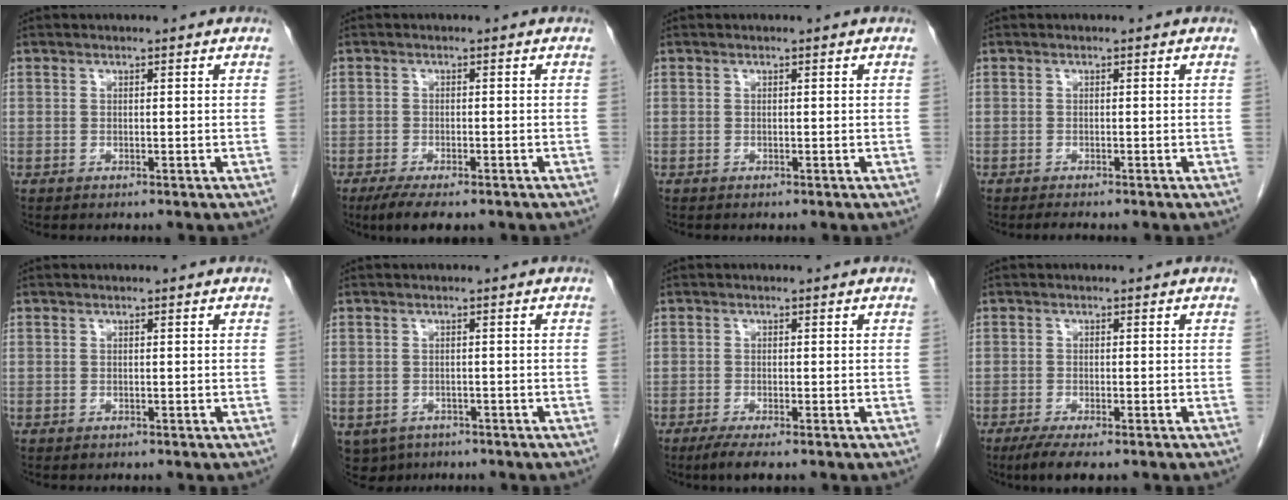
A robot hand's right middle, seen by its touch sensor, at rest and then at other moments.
{"total": 5.8, "force": [-4.2, 1.8, 3.5], "torque": [-0.056, -0.010, -0.066]}
{"total": 0.0}
{"total": 1.5, "force": [-1.3, 0.1, 0.7], "torque": [-0.014, -0.004, -0.018]}
{"total": 0.0}
{"total": 5.5, "force": [-3.3, 4.2, 1.5], "torque": [-0.027, -0.001, -0.045]}
{"total": 2.8, "force": [-1.9, 0.4, 2.0], "torque": [-0.042, -0.008, -0.036]}
{"total": 4.6, "force": [-3.2, 1.1, 3.1], "torque": [-0.055, -0.010, -0.050]}